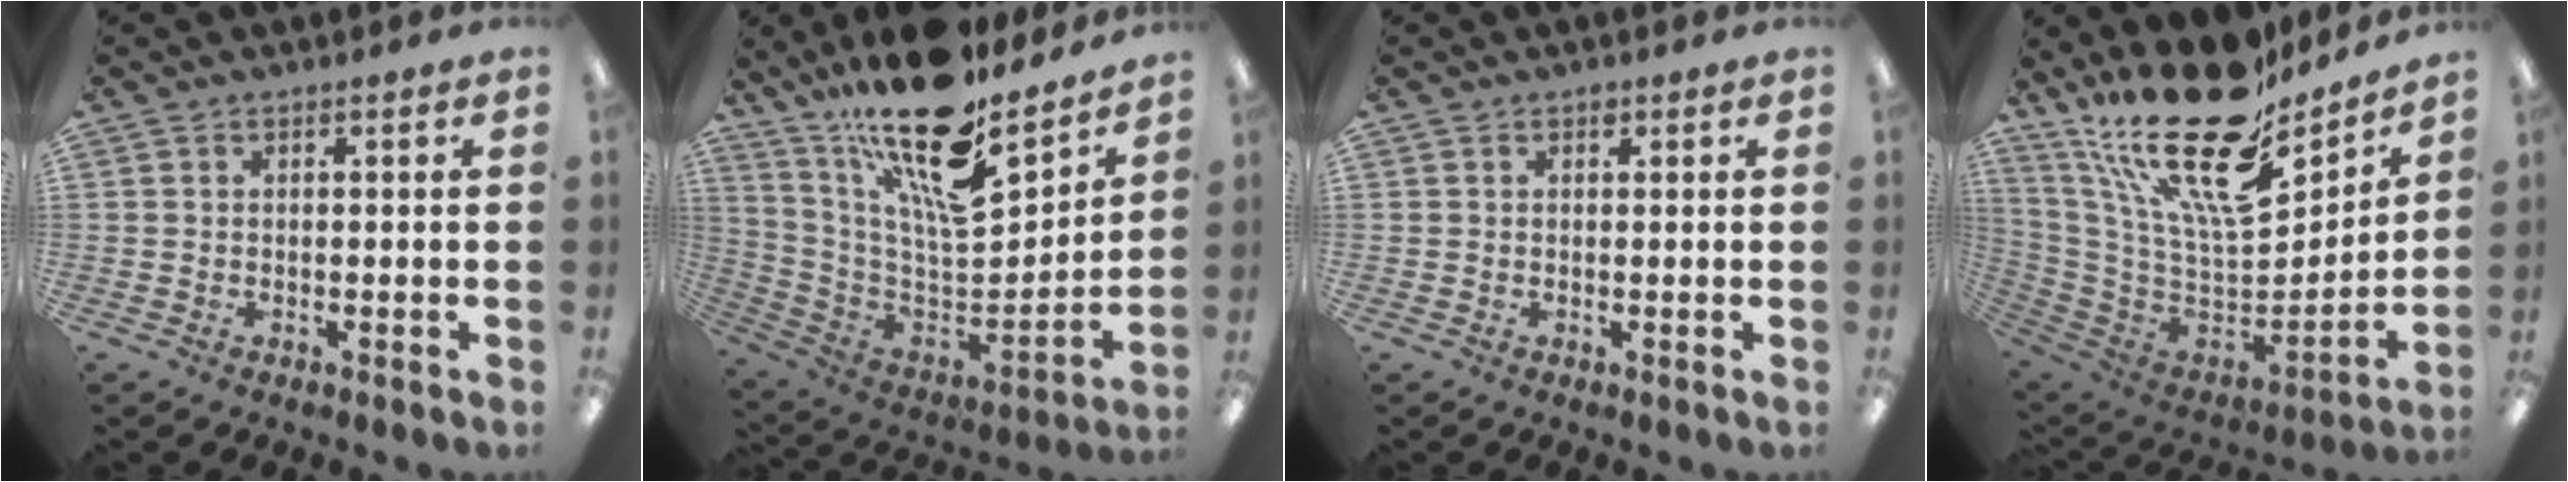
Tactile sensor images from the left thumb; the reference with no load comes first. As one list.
[{"total": 22.1, "force": [16.6, 6.7, 12.9], "torque": [-0.226, -0.123, 0.283]}, {"total": 0.8, "force": [0.5, 0.5, 0.3], "torque": [-0.006, 0.002, 0.009]}, {"total": 26.0, "force": [16.9, 9.8, 17.2], "torque": [-0.324, -0.126, 0.293]}]